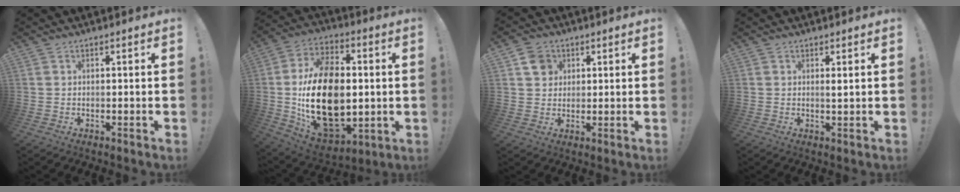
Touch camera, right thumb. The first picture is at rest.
{"total": 28.1, "force": [-1.3, 18.0, 21.5], "torque": [-0.405, 0.001, -0.006]}
{"total": 5.8, "force": [2.4, 5.1, 1.1], "torque": [-0.003, -0.010, 0.046]}
{"total": 1.1, "force": [0.4, -0.1, 1.0], "torque": [-0.009, -0.007, 0.004]}